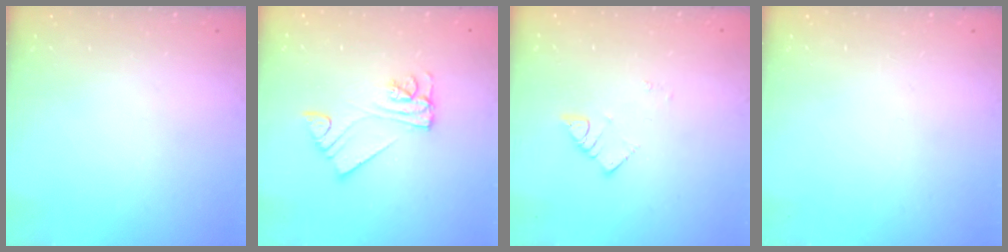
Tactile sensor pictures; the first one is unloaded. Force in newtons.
{"total": 5.9, "press": 5.9, "slide": 0.7}
{"total": 2.7, "press": 2.7, "slide": 0.1}
{"total": 0.0}